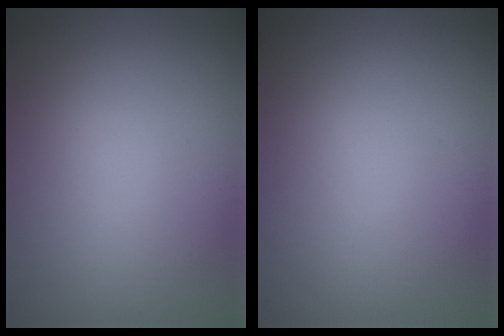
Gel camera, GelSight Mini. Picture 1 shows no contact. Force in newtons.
{"total": 0.0}